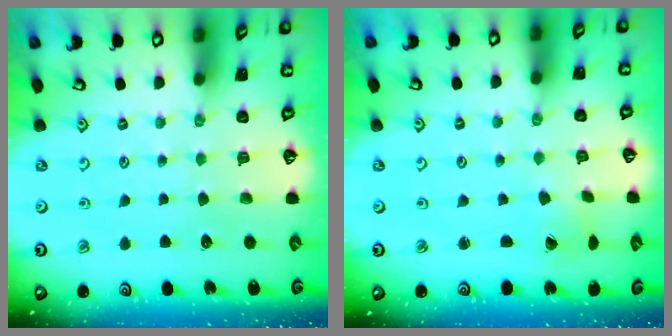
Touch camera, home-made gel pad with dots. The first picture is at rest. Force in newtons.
{"total": 0.8, "press": 0.8, "slide": 0.1}